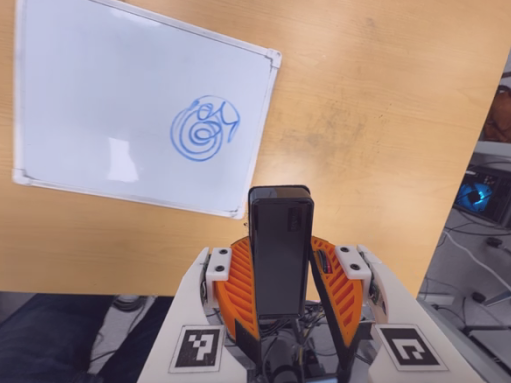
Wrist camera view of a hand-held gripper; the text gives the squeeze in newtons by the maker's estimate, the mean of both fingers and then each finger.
{"total": 4.6, "left": 4.5, "right": 4.7}